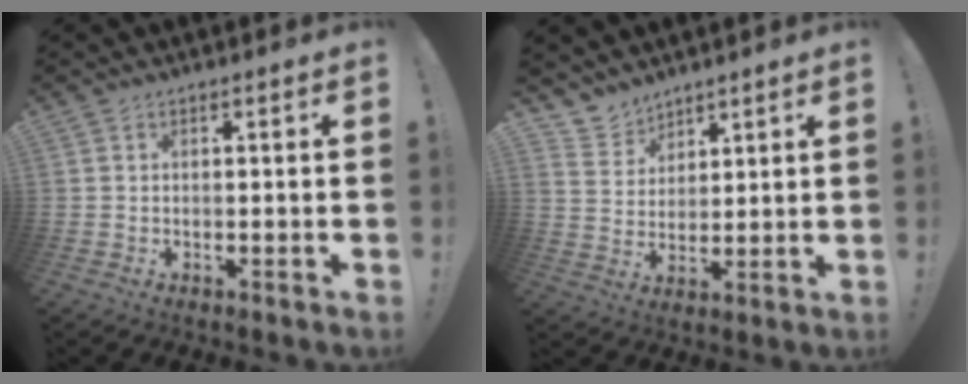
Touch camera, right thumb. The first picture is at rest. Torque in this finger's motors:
{"motor_torque": [-0.35, 0.35, -0.51, 0.42, 0.03]}